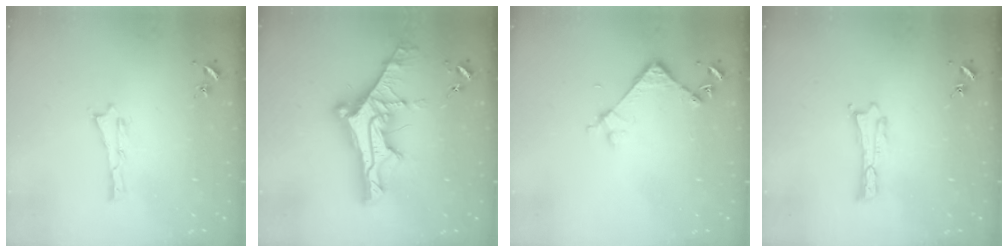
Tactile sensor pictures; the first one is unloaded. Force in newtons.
{"total": 13.2, "press": 13.1, "slide": 1.4}
{"total": 4.2, "press": 4.2, "slide": 0.3}
{"total": 0.0}